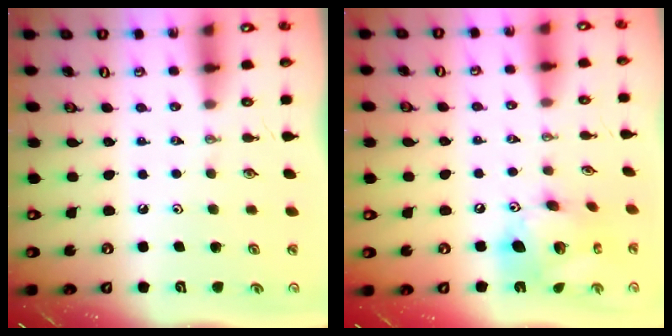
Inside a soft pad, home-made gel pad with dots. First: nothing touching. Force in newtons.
{"total": 15.6, "press": 15.5, "slide": 1.6}